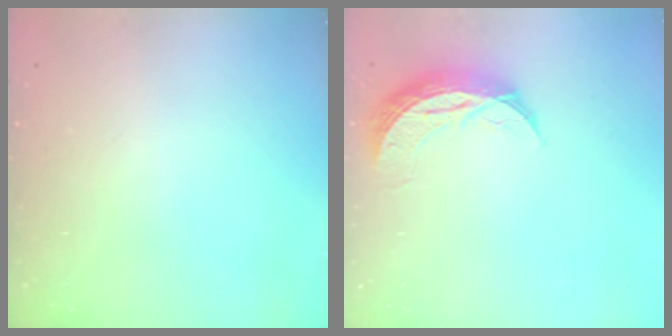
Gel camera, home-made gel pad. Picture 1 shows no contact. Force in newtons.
{"total": 9.3, "press": 9.3, "slide": 0.7}